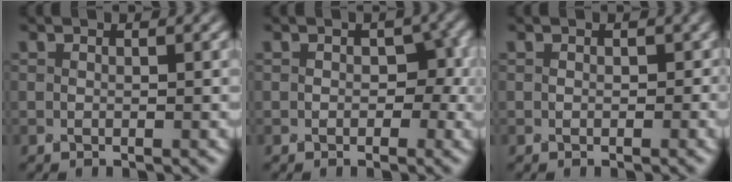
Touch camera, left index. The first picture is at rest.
{"total": 2.6, "force": [-0.5, 1.9, 1.6], "torque": [-0.012, 0.004, -0.002]}
{"total": 1.4, "force": [-0.4, 1.1, 0.8], "torque": [0.000, 0.007, 0.003]}